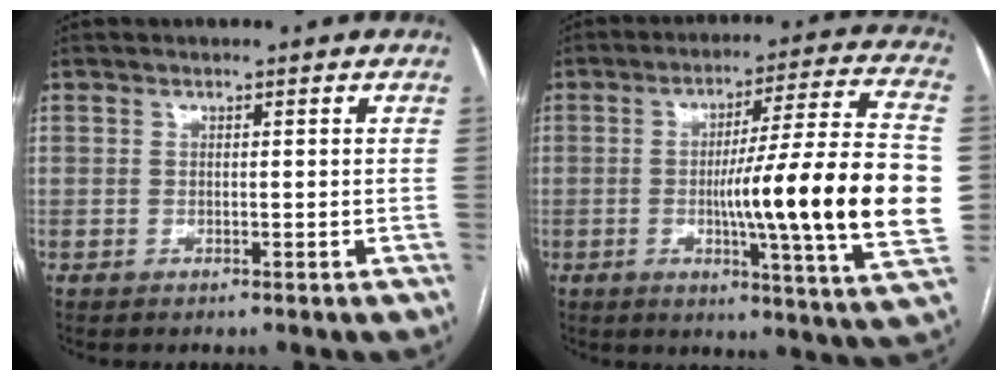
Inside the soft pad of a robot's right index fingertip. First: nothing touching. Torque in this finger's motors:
{"motor_torque": [2.14, 0.00, 1.05, 0.21]}